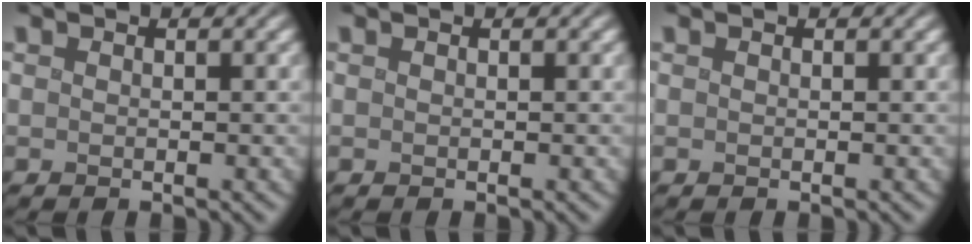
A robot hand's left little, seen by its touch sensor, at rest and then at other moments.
{"total": 0.0}
{"total": 0.0}